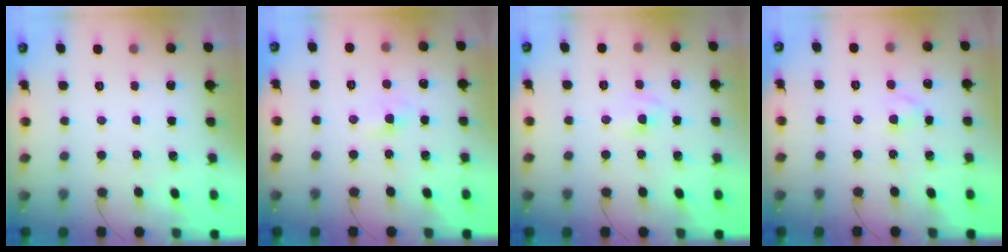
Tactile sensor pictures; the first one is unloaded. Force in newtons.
{"total": 2.2, "press": 1.9, "slide": 1.1}
{"total": 4.5, "press": 4.3, "slide": 1.3}
{"total": 2.8, "press": 2.6, "slide": 1.1}